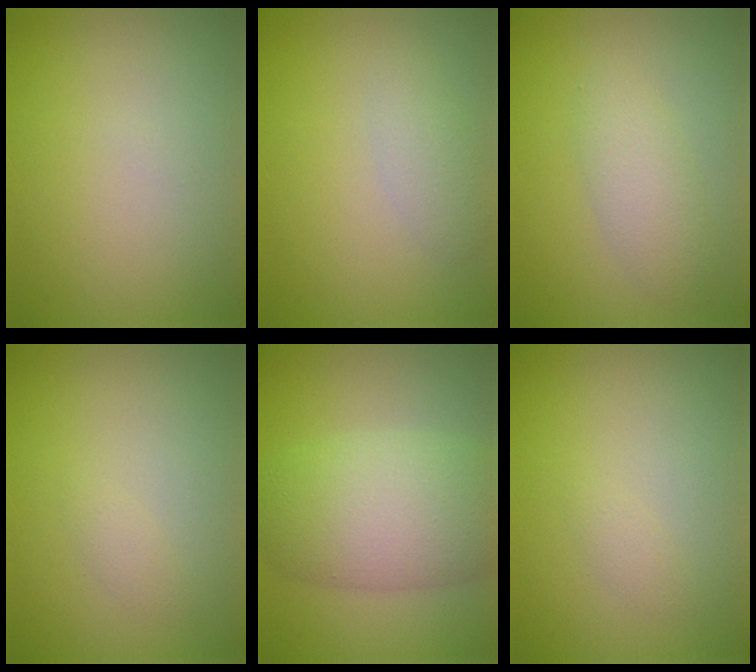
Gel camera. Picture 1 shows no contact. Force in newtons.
{"total": 1.7, "press": 1.7, "slide": 0.1}
{"total": 2.7, "press": 2.7, "slide": 0.1}
{"total": 0.7, "press": 0.7, "slide": 0.0}
{"total": 7.4, "press": 7.4, "slide": 0.5}
{"total": 0.7, "press": 0.7, "slide": 0.0}